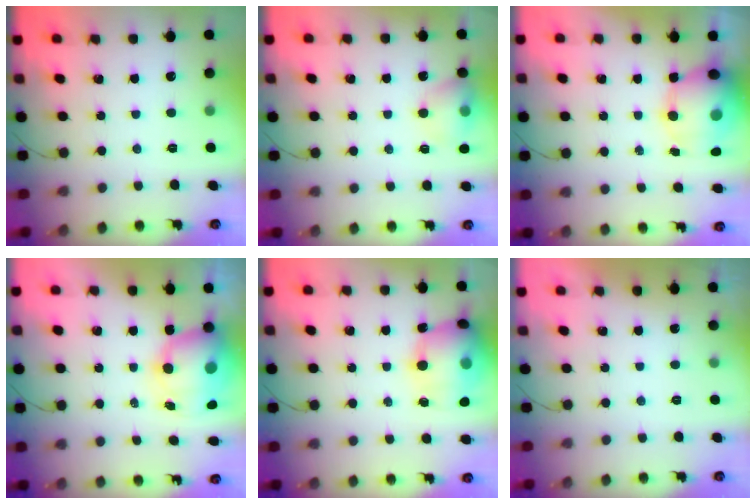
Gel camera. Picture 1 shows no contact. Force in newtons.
{"total": 10.3, "press": 10.2, "slide": 1.5}
{"total": 12.9, "press": 12.5, "slide": 3.4}
{"total": 13.2, "press": 12.8, "slide": 3.4}
{"total": 16.6, "press": 16.3, "slide": 3.3}
{"total": 0.0}